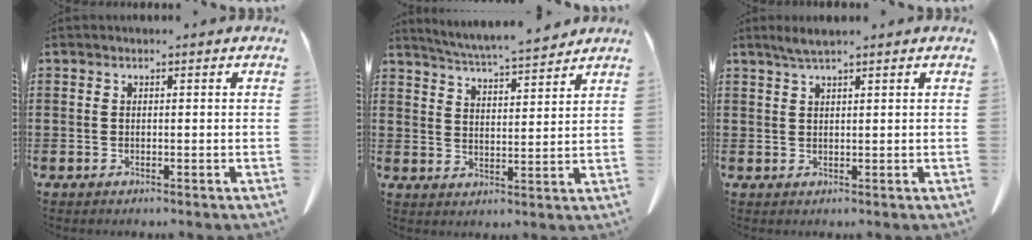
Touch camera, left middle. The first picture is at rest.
{"total": 5.6, "force": [5.4, -0.3, 1.4], "torque": [-0.048, -0.031, 0.094]}
{"total": 2.1, "force": [1.6, 0.1, 1.3], "torque": [-0.028, 0.002, 0.029]}